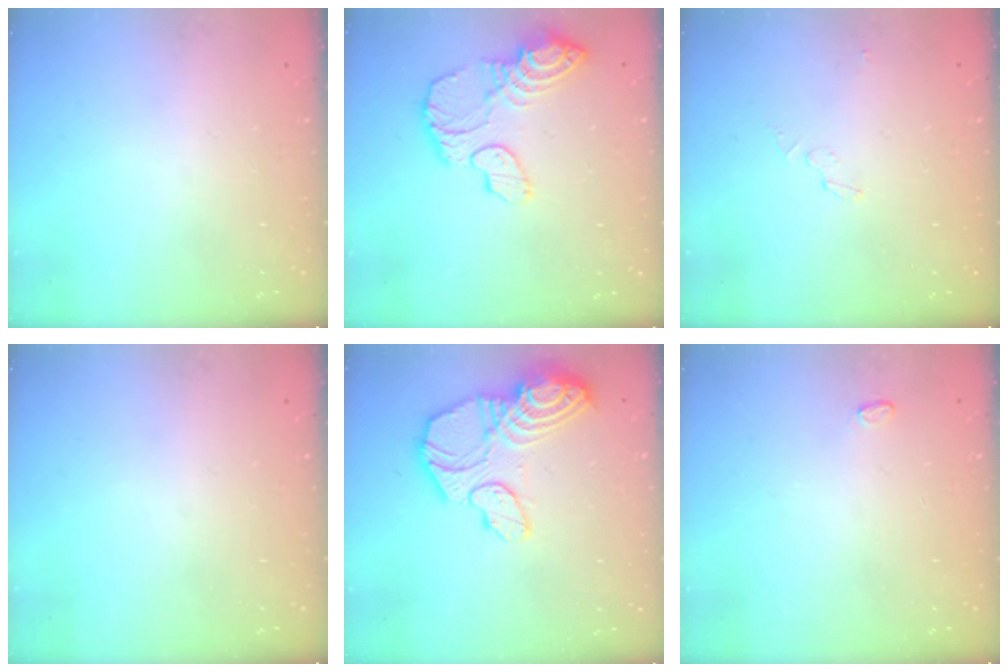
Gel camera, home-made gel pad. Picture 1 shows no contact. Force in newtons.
{"total": 14.9, "press": 14.8, "slide": 1.5}
{"total": 2.9, "press": 2.9, "slide": 0.3}
{"total": 0.0}
{"total": 18.4, "press": 18.3, "slide": 1.7}
{"total": 2.8, "press": 2.8, "slide": 0.4}